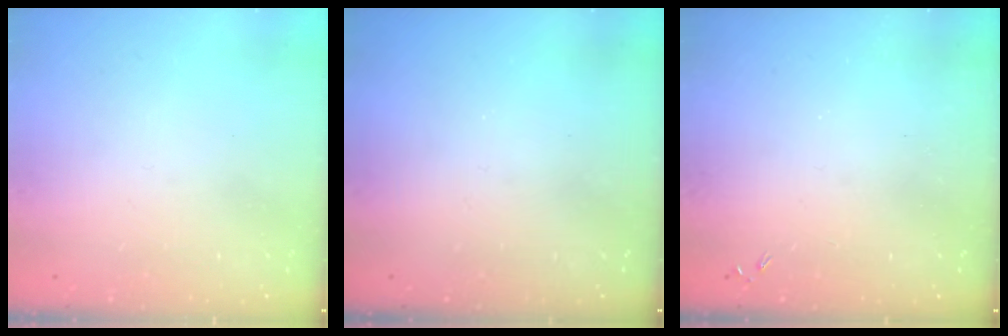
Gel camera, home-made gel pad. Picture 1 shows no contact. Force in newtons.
{"total": 0.0}
{"total": 0.0}